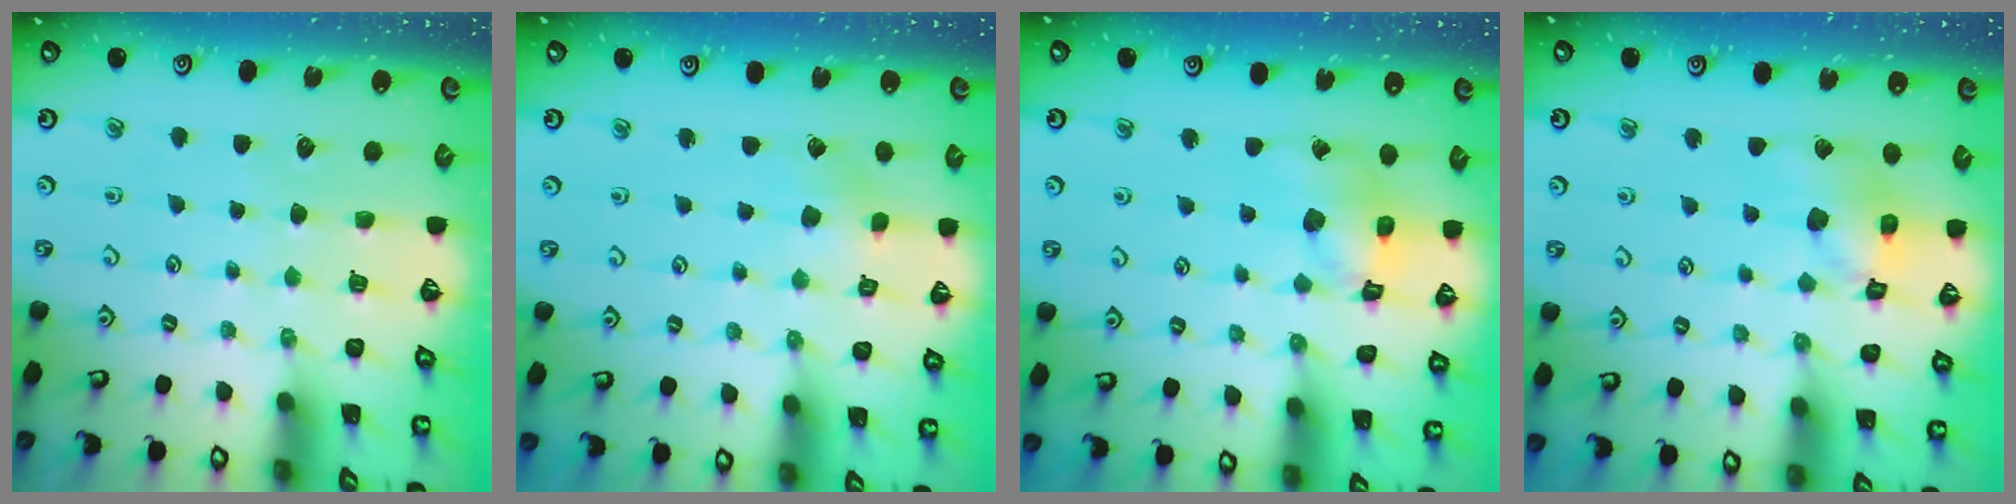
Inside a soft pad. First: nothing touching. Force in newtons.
{"total": 1.9, "press": 1.9, "slide": 0.2}
{"total": 11.3, "press": 11.2, "slide": 1.4}
{"total": 13.2, "press": 13.1, "slide": 1.8}